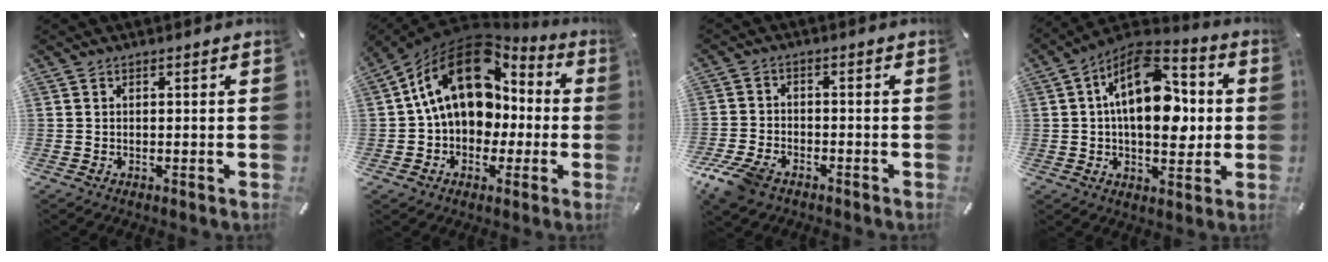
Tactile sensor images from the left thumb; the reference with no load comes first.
{"total": 19.4, "force": [3.9, 14.3, 12.5], "torque": [-0.236, -0.014, 0.067]}
{"total": 6.7, "force": [-4.5, 3.7, 3.1], "torque": [-0.083, 0.014, -0.091]}
{"total": 18.1, "force": [2.4, 10.7, 14.4], "torque": [-0.237, -0.011, 0.040]}